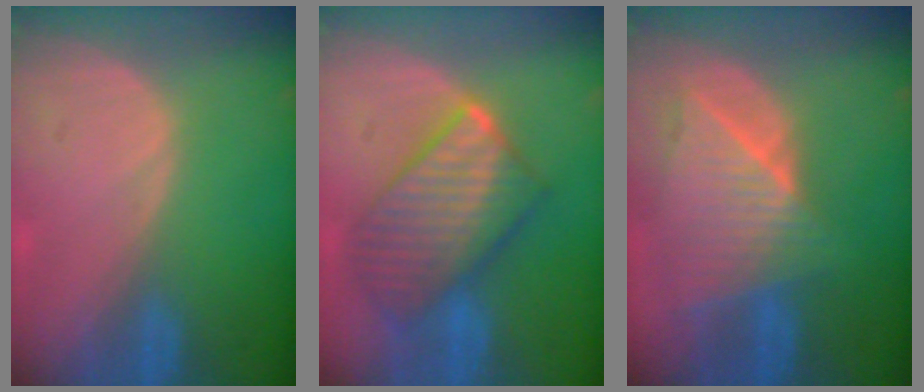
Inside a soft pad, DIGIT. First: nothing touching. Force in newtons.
{"total": 10.2, "press": 10.2, "slide": 0.7}
{"total": 9.2, "press": 8.3, "slide": 4.0}